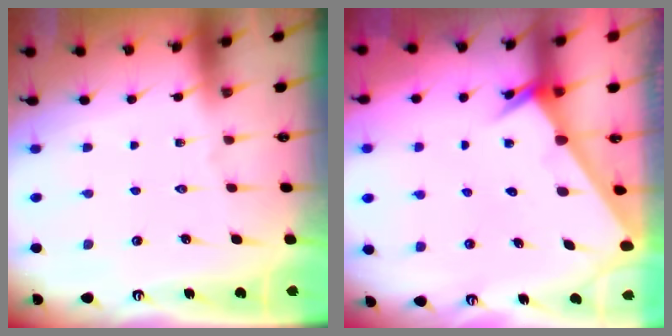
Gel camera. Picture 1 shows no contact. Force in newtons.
{"total": 2.3, "press": 2.3, "slide": 0.1}